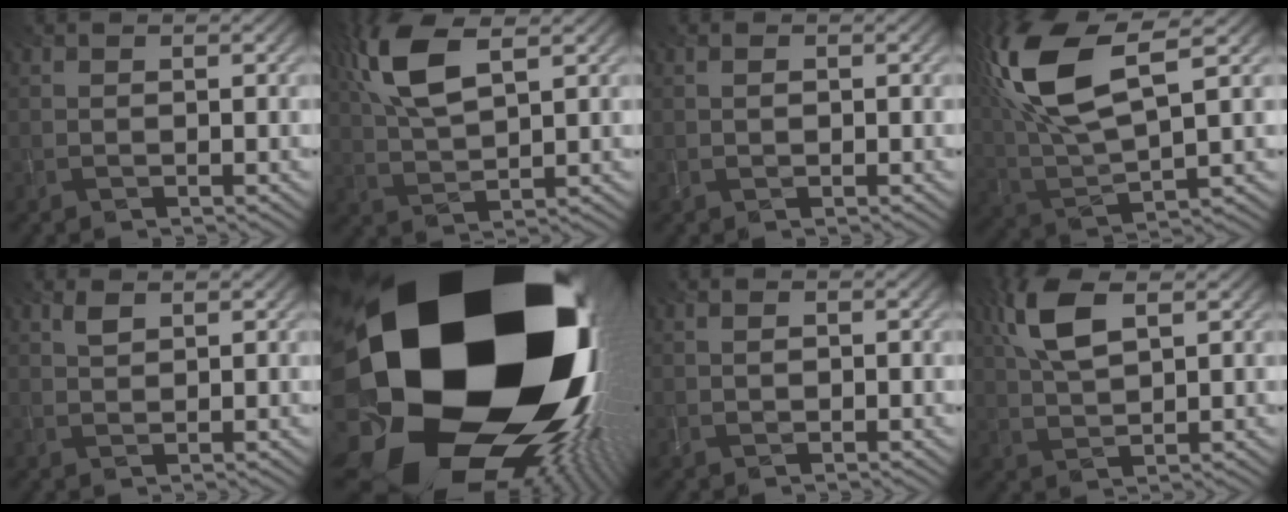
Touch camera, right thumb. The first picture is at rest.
{"total": 9.0, "force": [4.1, 3.4, 7.3], "torque": [-0.176, 0.017, 0.081]}
{"total": 0.0}
{"total": 15.1, "force": [6.0, 5.6, 12.7], "torque": [-0.299, 0.017, 0.117]}
{"total": 1.5, "force": [1.0, 0.6, 0.9], "torque": [-0.025, 0.002, 0.021]}
{"total": 24.0, "force": [0.2, 18.1, 15.7], "torque": [-0.208, -0.111, -0.059]}
{"total": 0.6, "force": [0.1, 0.4, 0.5], "torque": [-0.010, 0.000, 0.001]}
{"total": 7.3, "force": [3.2, 2.9, 5.9], "torque": [-0.142, 0.011, 0.064]}